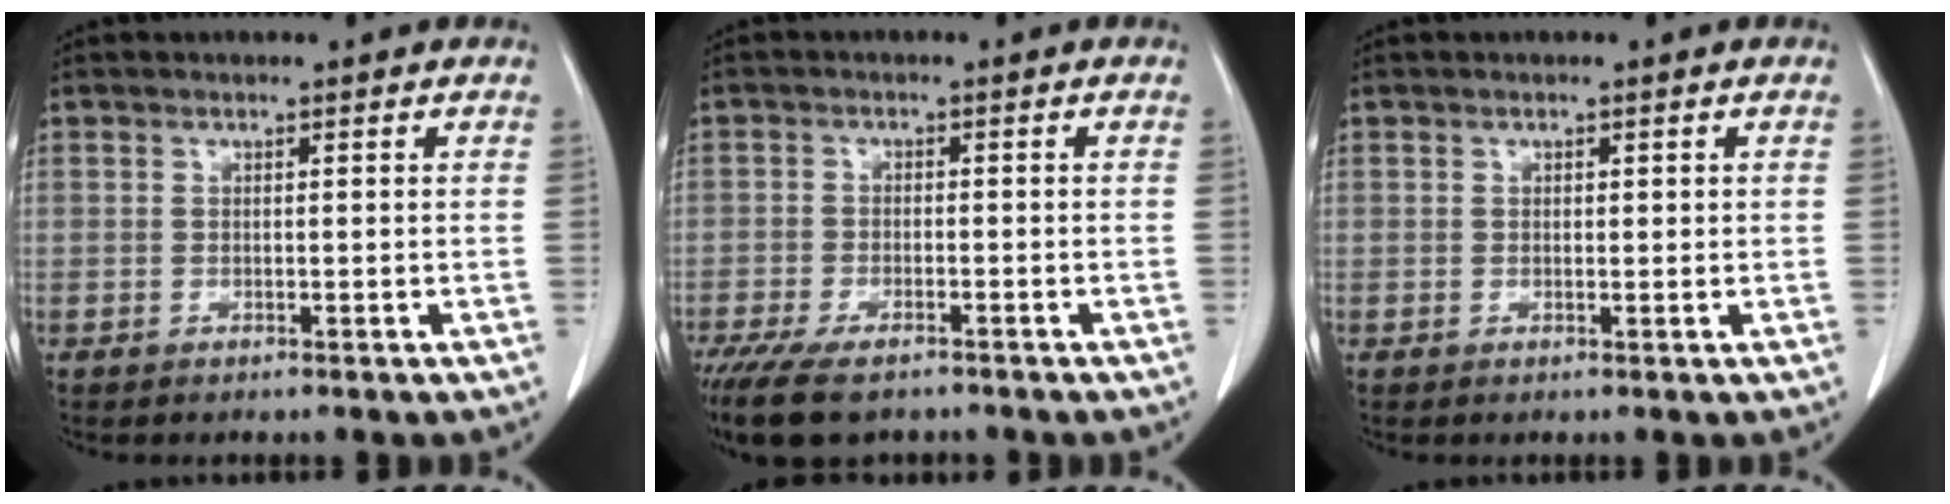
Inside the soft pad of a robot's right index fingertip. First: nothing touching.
{"total": 10.3, "force": [-7.6, 3.8, 5.8], "torque": [-0.106, -0.015, -0.121]}
{"total": 1.3, "force": [0.3, 0.7, 1.0], "torque": [-0.020, -0.001, 0.005]}